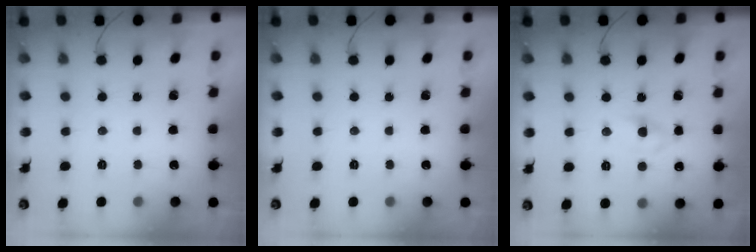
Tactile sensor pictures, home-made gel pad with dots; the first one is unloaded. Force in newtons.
{"total": 0.0}
{"total": 2.7, "press": 2.5, "slide": 1.1}